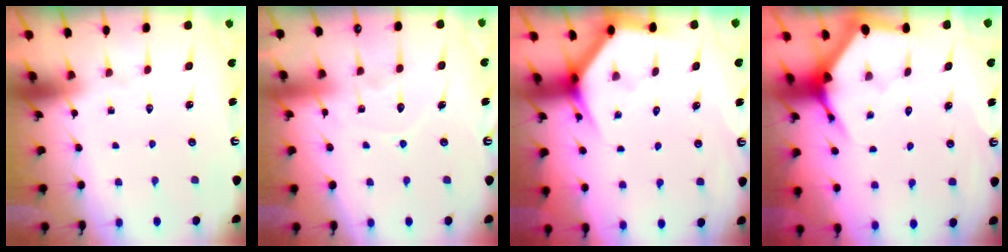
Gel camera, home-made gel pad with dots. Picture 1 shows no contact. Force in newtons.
{"total": 8.1, "press": 8.0, "slide": 0.8}
{"total": 3.6, "press": 3.6, "slide": 0.3}
{"total": 3.9, "press": 3.8, "slide": 0.4}